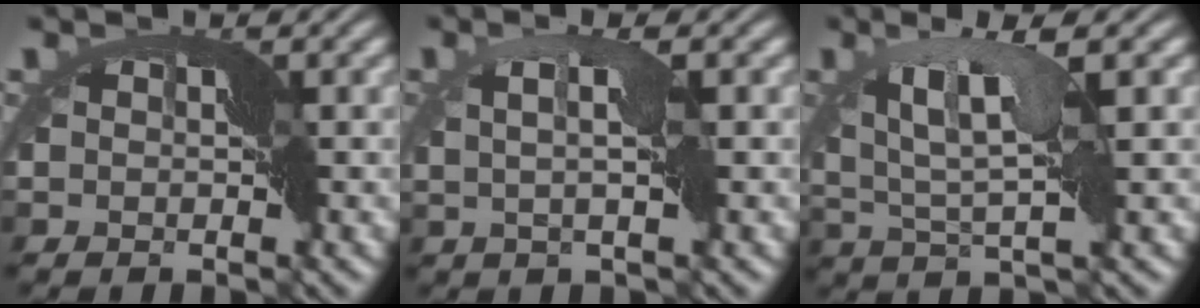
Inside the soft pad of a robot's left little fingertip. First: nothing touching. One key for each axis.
{"total": 1.8, "fx": 0.8, "fy": -0.9, "fz": 1.4, "tx": -0.049, "ty": 0.001, "tz": 0.013}
{"total": 5.0, "fx": 2.1, "fy": 0.4, "fz": 4.5, "tx": -0.105, "ty": 0.005, "tz": 0.031}